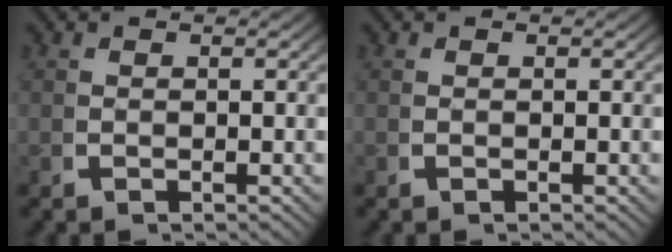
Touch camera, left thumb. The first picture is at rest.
{"total": 0.0}